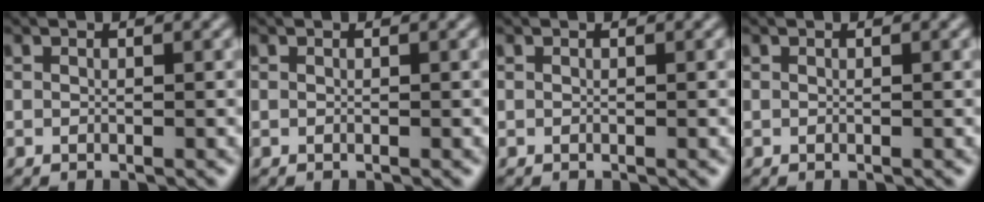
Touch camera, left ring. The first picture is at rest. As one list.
[{"total": 0.0}, {"total": 0.0}, {"total": 0.0}]